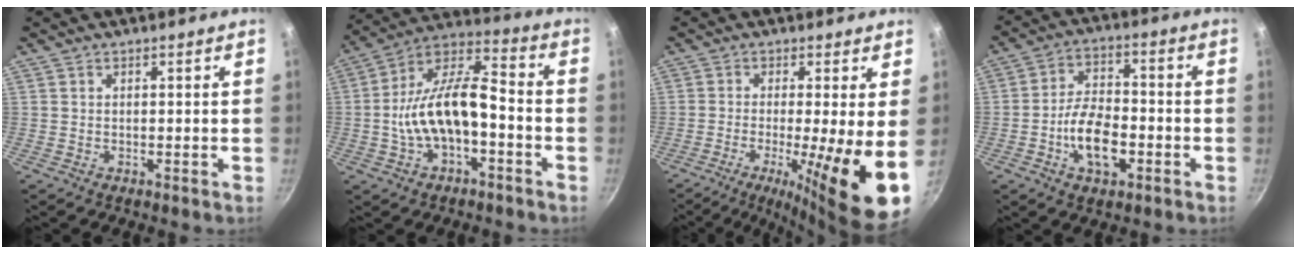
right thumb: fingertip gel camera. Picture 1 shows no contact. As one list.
[{"total": 16.2, "force": [-3.5, 7.8, 13.7], "torque": [-0.231, 0.051, -0.072]}, {"total": 13.4, "force": [-2.3, 1.8, 13.0], "torque": [-0.208, -0.017, -0.036]}, {"total": 10.7, "force": [-3.5, 5.8, 8.3], "torque": [-0.137, 0.029, -0.067]}]